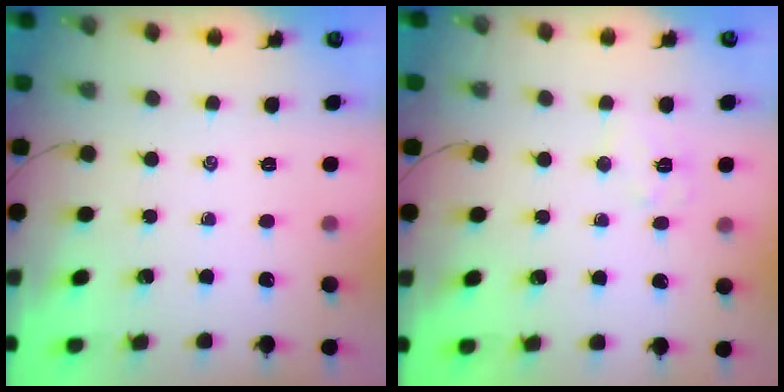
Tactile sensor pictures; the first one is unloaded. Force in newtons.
{"total": 5.6, "press": 5.6, "slide": 0.6}